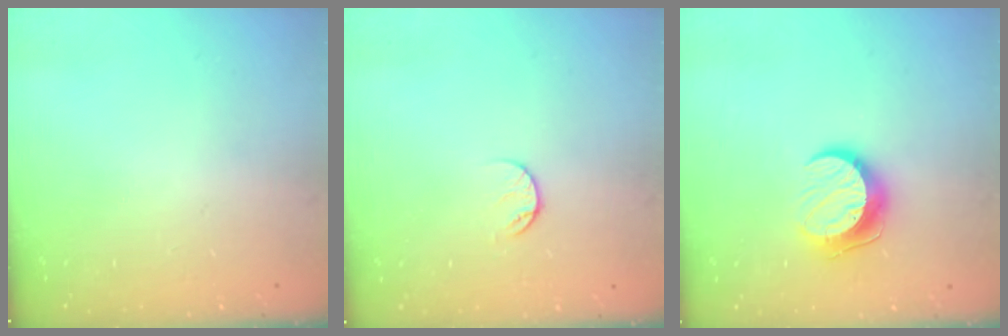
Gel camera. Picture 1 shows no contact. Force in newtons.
{"total": 5.4, "press": 5.4, "slide": 0.6}
{"total": 10.1, "press": 10.1, "slide": 0.4}